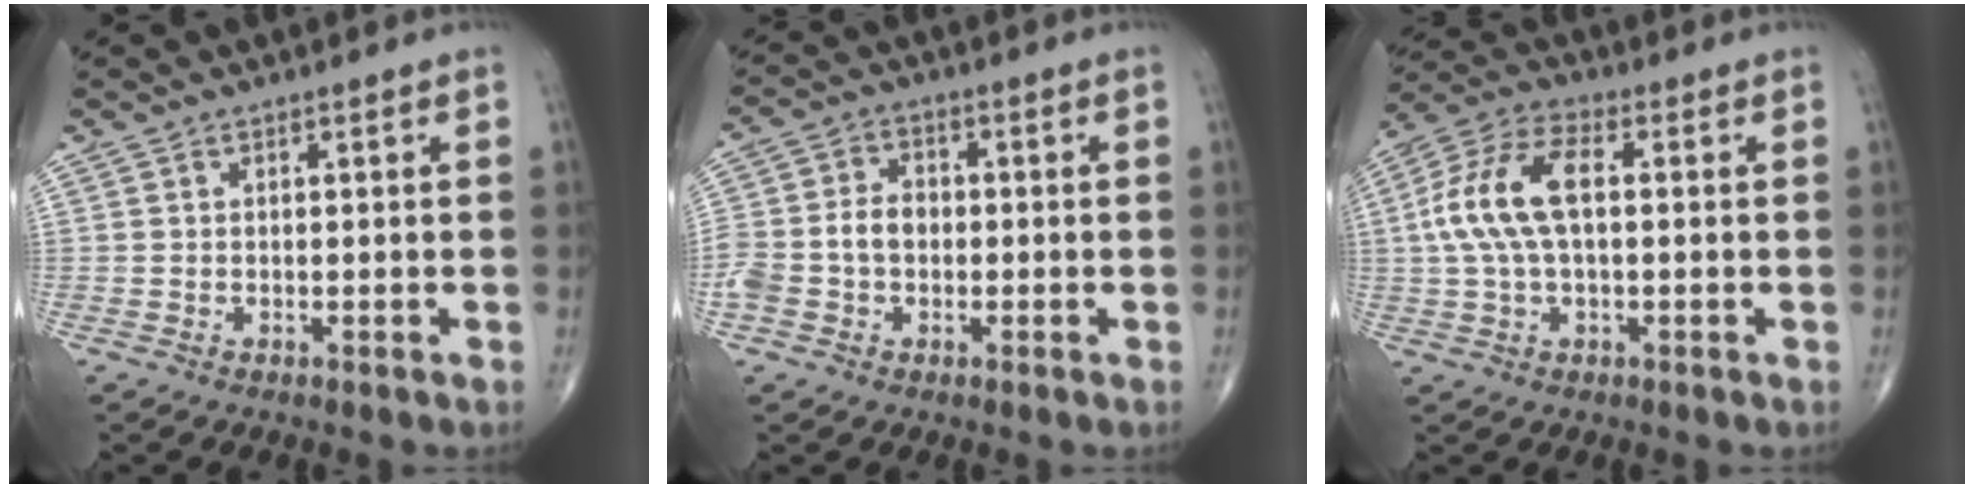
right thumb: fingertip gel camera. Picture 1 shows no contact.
{"total": 8.0, "force": [-1.2, 5.8, 5.3], "torque": [-0.105, 0.027, -0.026]}
{"total": 12.6, "force": [1.0, 6.4, 10.8], "torque": [-0.227, 0.031, 0.013]}